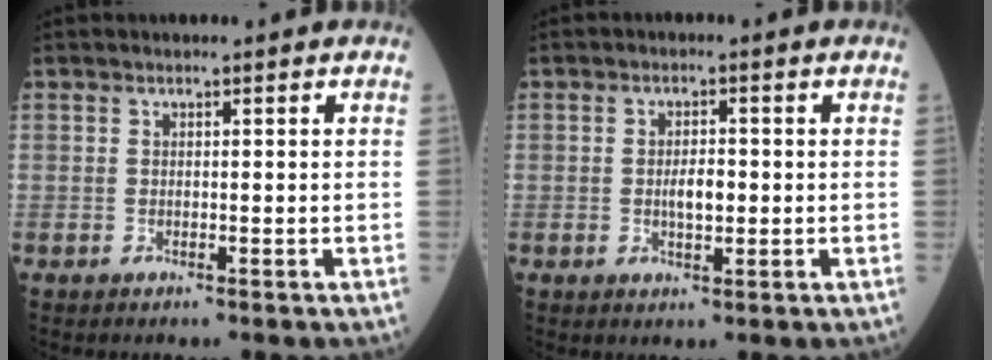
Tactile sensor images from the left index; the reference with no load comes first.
{"total": 3.2, "force": [-0.2, 1.3, 2.9], "torque": [-0.053, 0.001, -0.003]}